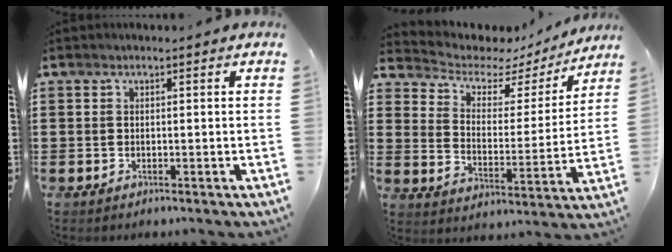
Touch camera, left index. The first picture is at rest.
{"total": 4.4, "force": [3.5, 2.3, 1.3], "torque": [-0.045, -0.030, 0.050]}